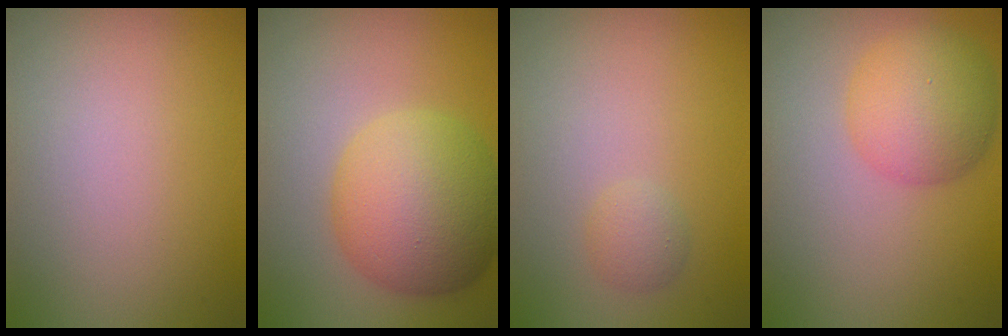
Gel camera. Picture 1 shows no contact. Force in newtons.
{"total": 8.9, "press": 8.9, "slide": 0.2}
{"total": 1.3, "press": 1.3, "slide": 0.1}
{"total": 5.1, "press": 5.1, "slide": 0.1}